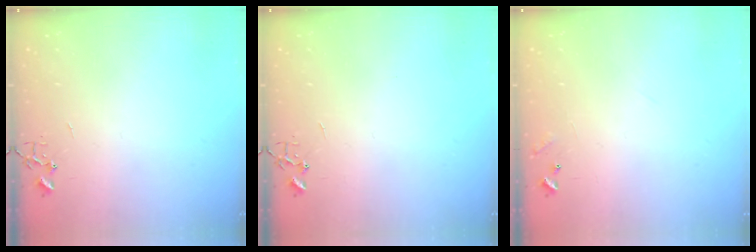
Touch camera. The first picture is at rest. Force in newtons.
{"total": 0.0}
{"total": 6.9, "press": 6.9, "slide": 0.4}